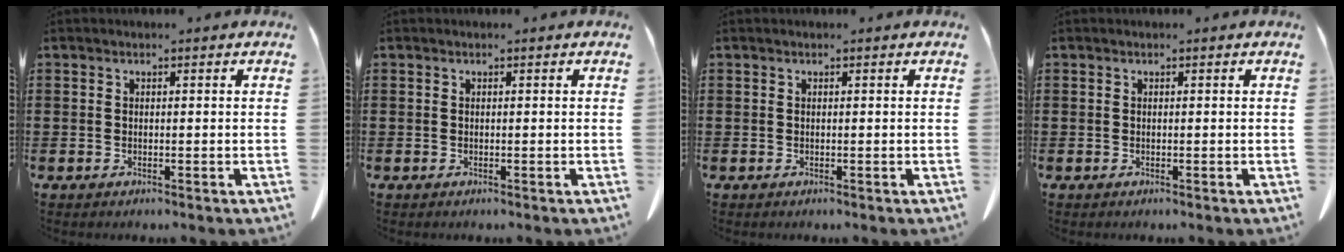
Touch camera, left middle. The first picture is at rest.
{"total": 0.0}
{"total": 0.0}
{"total": 0.0}